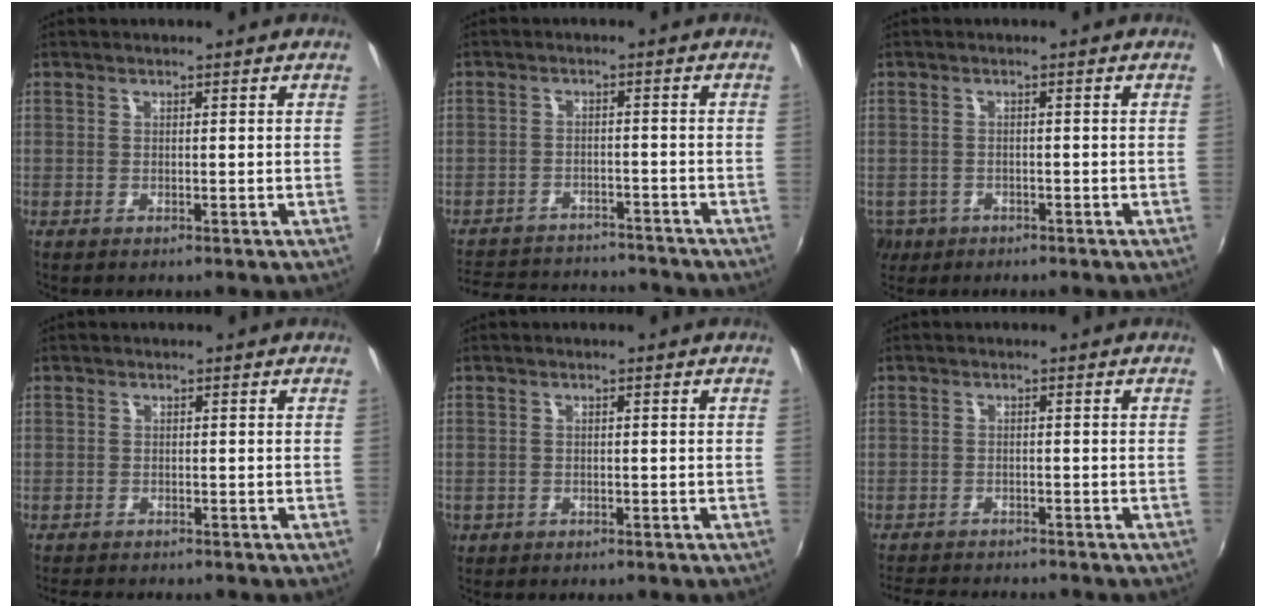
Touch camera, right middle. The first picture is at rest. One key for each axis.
{"total": 14.6, "fx": -12.8, "fy": 5.6, "fz": 4.4, "tx": -0.119, "ty": 0.027, "tz": -0.178}
{"total": 5.1, "fx": -2.5, "fy": 4.1, "fz": 1.8, "tx": -0.052, "ty": -0.007, "tz": -0.039}
{"total": 2.5, "fx": -2.1, "fy": 1.2, "fz": 0.3, "tx": -0.011, "ty": -0.001, "tz": -0.040}
{"total": 1.6, "fx": -0.7, "fy": 1.3, "fz": 0.4, "tx": -0.012, "ty": -0.004, "tz": -0.011}
{"total": 5.8, "fx": -5.2, "fy": 2.3, "fz": 1.2, "tx": -0.043, "ty": 0.005, "tz": -0.086}